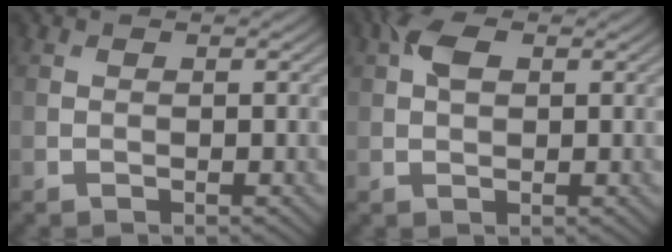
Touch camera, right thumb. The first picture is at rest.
{"total": 3.4, "force": [1.1, 1.9, 2.5], "torque": [-0.056, 0.009, 0.016]}